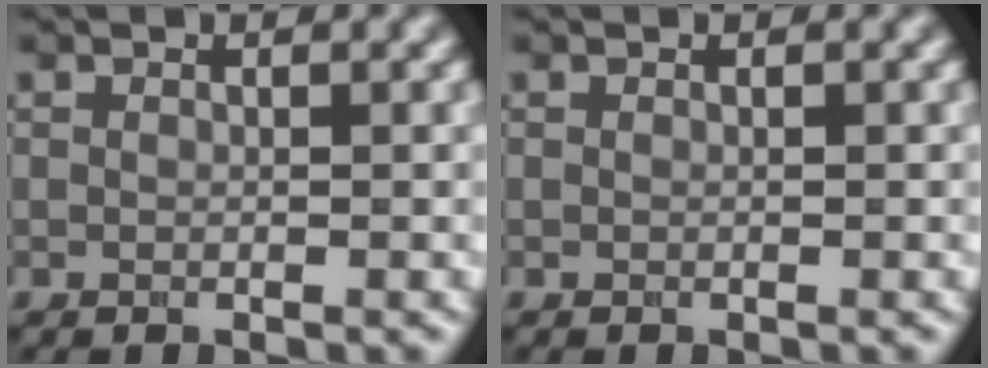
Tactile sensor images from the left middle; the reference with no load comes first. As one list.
[{"total": 0.0}]